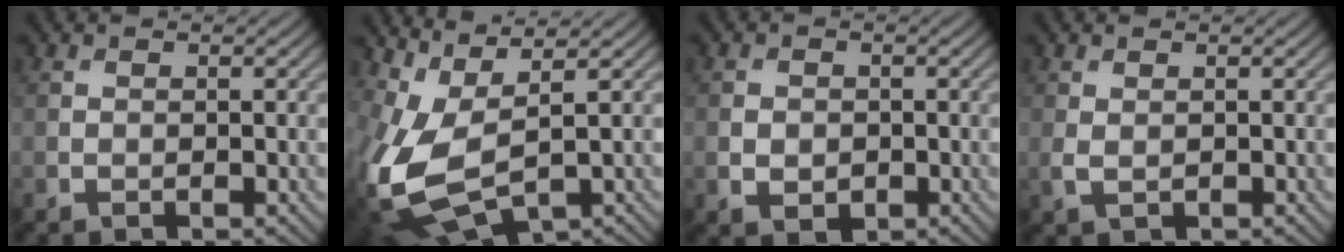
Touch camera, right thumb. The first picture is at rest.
{"total": 11.7, "force": [0.6, 5.7, 10.2], "torque": [-0.264, -0.022, 0.031]}
{"total": 2.5, "force": [-0.5, 2.0, 1.4], "torque": [-0.031, -0.007, -0.009]}
{"total": 1.5, "force": [0.3, 1.0, 1.1], "torque": [-0.032, -0.002, 0.009]}